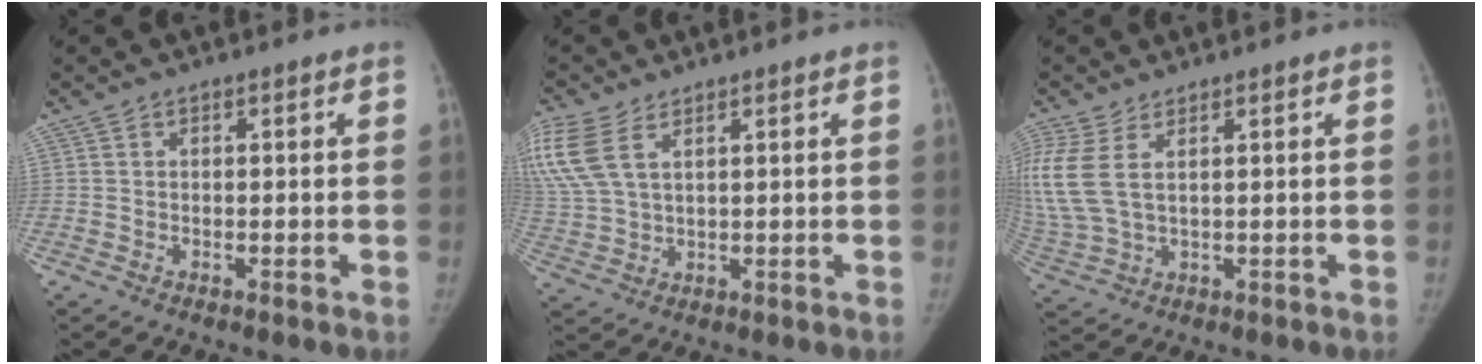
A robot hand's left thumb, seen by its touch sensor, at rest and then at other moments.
{"total": 13.3, "force": [6.2, 7.4, 9.2], "torque": [-0.250, 0.007, 0.130]}
{"total": 12.5, "force": [3.6, 6.9, 9.7], "torque": [-0.269, -0.005, 0.084]}